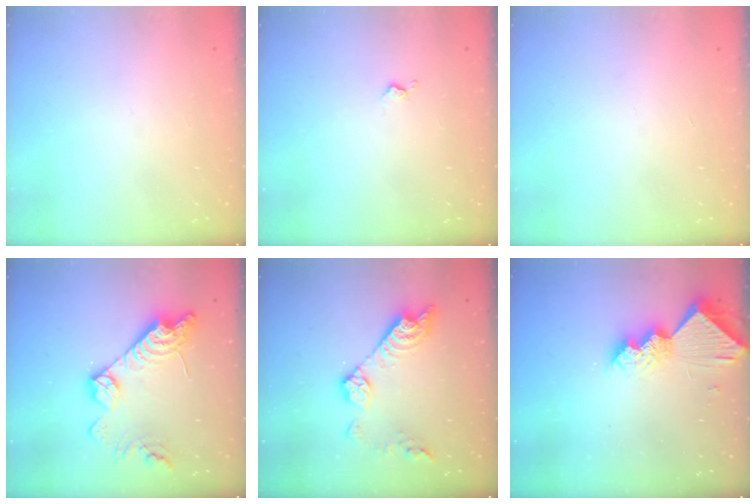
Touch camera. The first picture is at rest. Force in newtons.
{"total": 2.7, "press": 2.6, "slide": 0.5}
{"total": 0.0}
{"total": 15.8, "press": 15.8, "slide": 1.2}
{"total": 13.6, "press": 13.5, "slide": 0.8}
{"total": 11.0, "press": 11.0, "slide": 1.2}